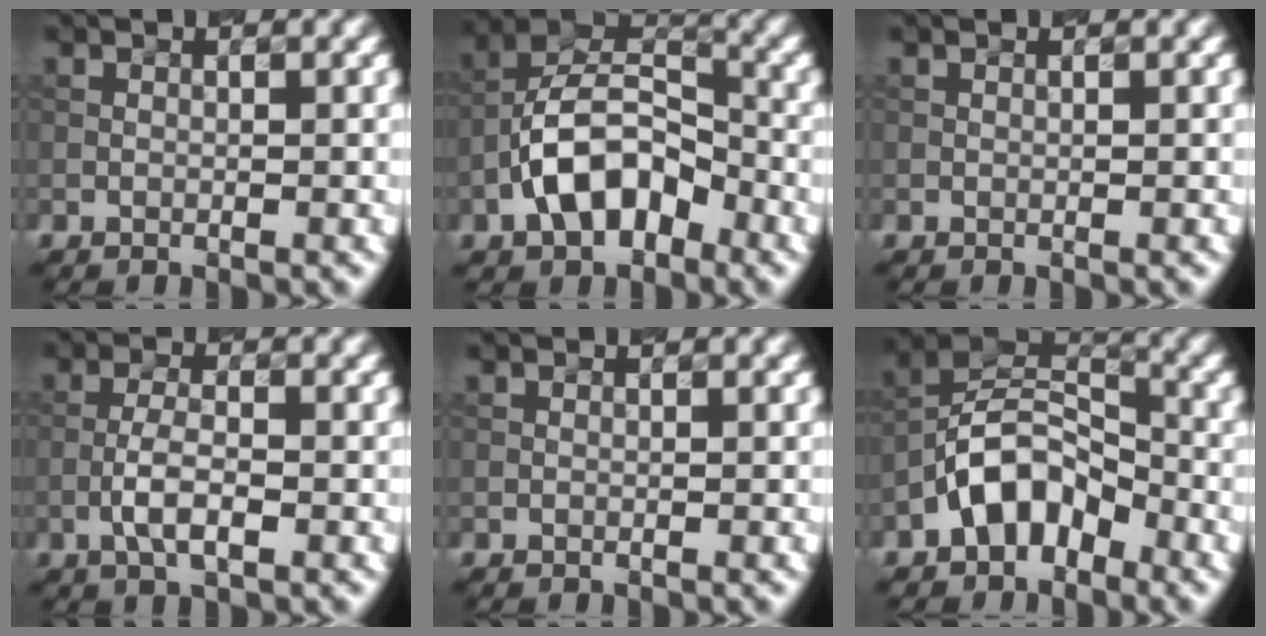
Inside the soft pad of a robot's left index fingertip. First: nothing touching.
{"total": 7.8, "force": [-3.4, 4.3, 5.5], "torque": [-0.096, 0.015, -0.070]}
{"total": 0.0}
{"total": 3.2, "force": [-1.2, 1.0, 2.8], "torque": [-0.058, 0.003, -0.029]}
{"total": 0.0}
{"total": 6.4, "force": [-3.4, 3.7, 3.9], "torque": [-0.059, 0.013, -0.075]}